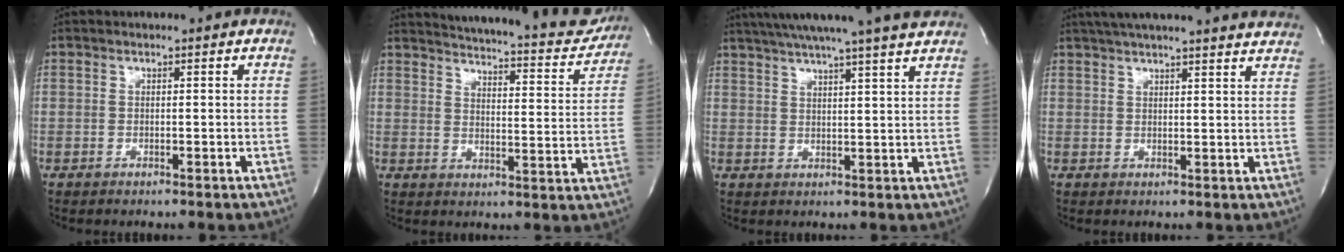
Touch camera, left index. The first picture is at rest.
{"total": 23.7, "force": [21.9, 4.4, 8.0], "torque": [-0.122, -0.055, 0.260]}
{"total": 17.8, "force": [15.6, -0.9, 8.4], "torque": [-0.146, 0.002, 0.210]}
{"total": 22.1, "force": [20.1, 1.1, 9.0], "torque": [-0.146, 0.006, 0.254]}